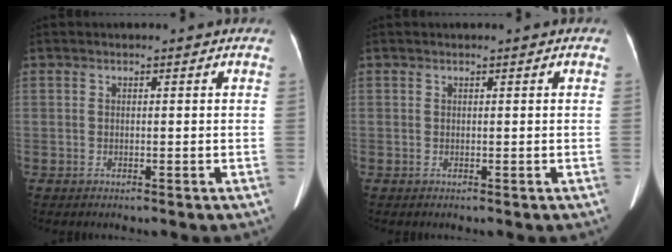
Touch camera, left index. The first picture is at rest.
{"total": 0.0}